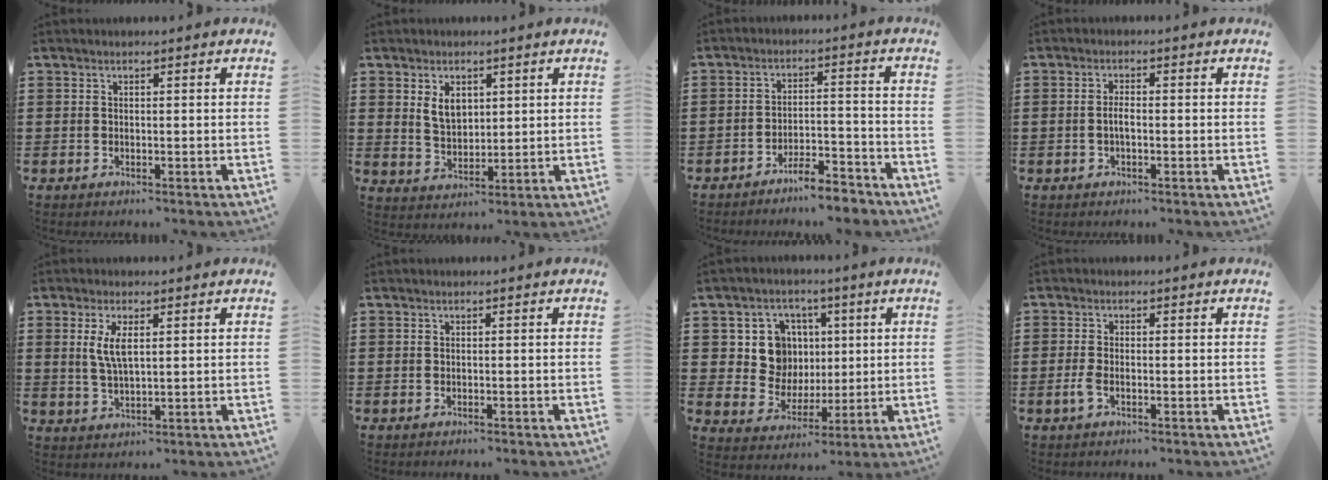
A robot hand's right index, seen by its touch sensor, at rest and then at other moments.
{"total": 4.5, "force": [1.7, 2.9, 3.0], "torque": [-0.060, 0.007, 0.028]}
{"total": 5.3, "force": [-5.0, 0.5, 1.9], "torque": [-0.031, 0.005, -0.095]}
{"total": 1.9, "force": [-0.4, 0.6, 1.7], "torque": [-0.040, 0.000, -0.010]}
{"total": 4.5, "force": [1.3, 1.6, 4.1], "torque": [-0.084, 0.005, 0.021]}
{"total": 0.0}
{"total": 8.9, "force": [2.0, 8.0, 3.2], "torque": [-0.077, 0.011, 0.039]}
{"total": 2.2, "force": [-0.8, 0.7, 1.9], "torque": [-0.049, -0.005, -0.020]}